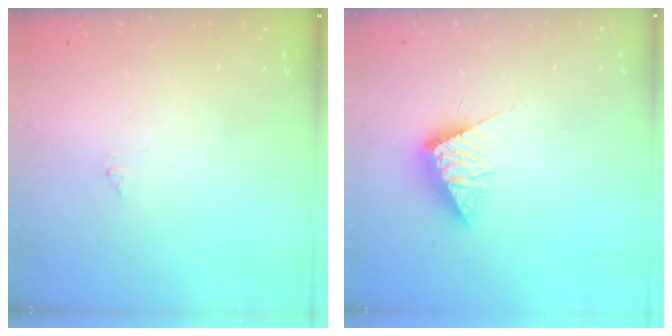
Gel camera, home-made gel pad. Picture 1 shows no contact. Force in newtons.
{"total": 8.7, "press": 8.7, "slide": 0.1}